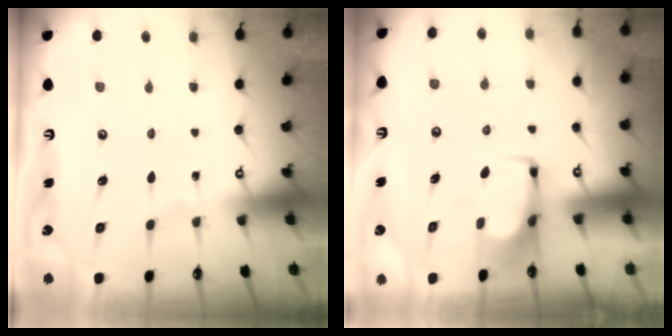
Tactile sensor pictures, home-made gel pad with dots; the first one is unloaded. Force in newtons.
{"total": 0.0}